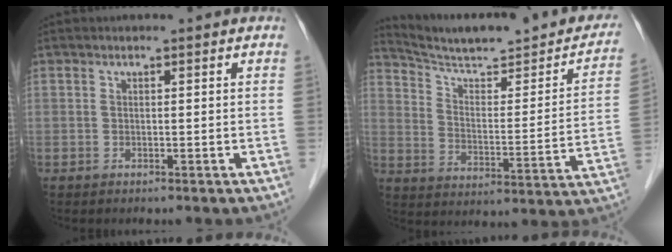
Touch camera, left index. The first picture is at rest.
{"total": 22.7, "force": [19.7, 3.3, 10.7], "torque": [-0.151, -0.024, 0.272]}